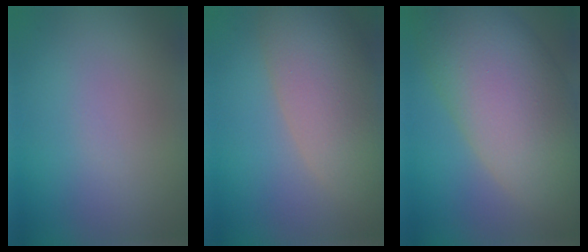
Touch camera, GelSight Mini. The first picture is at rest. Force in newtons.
{"total": 8.1, "press": 8.1, "slide": 0.7}
{"total": 11.9, "press": 11.8, "slide": 0.5}